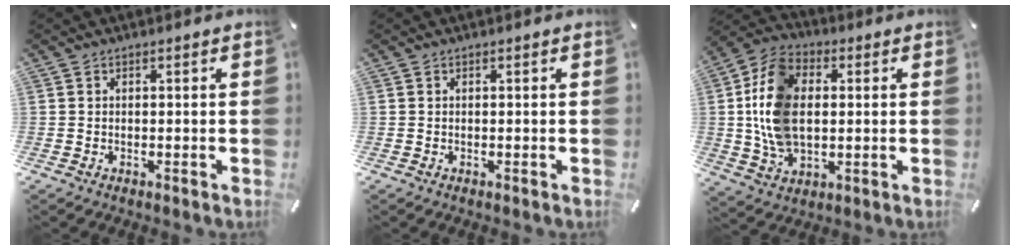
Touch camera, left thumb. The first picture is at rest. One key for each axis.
{"total": 0.0}
{"total": 14.9, "fx": 0.9, "fy": 10.6, "fz": 10.4, "tx": -0.237, "ty": 0.007, "tz": 0.016}